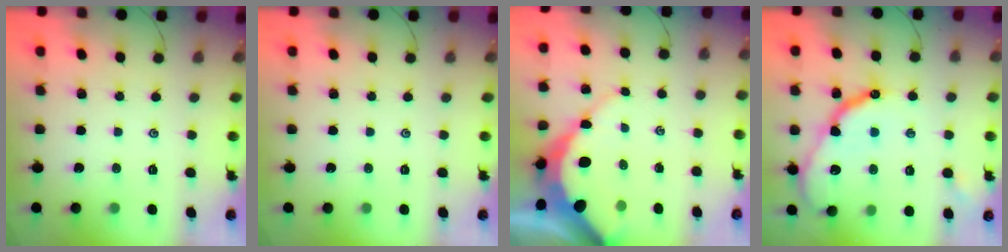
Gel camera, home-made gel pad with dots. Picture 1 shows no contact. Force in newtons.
{"total": 0.0}
{"total": 10.1, "press": 10.1, "slide": 0.8}
{"total": 14.2, "press": 14.2, "slide": 1.2}